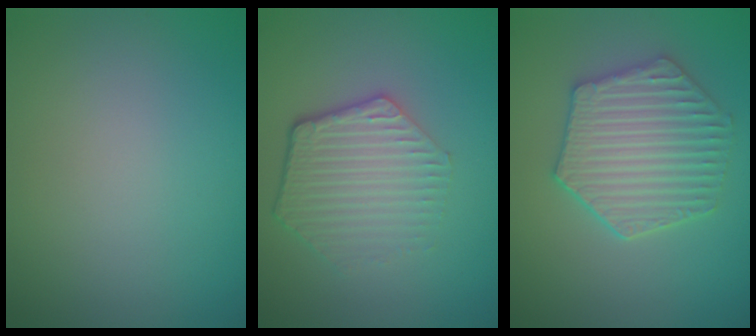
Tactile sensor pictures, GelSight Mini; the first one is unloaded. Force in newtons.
{"total": 4.3, "press": 3.3, "slide": 2.8}
{"total": 5.4, "press": 4.6, "slide": 2.8}